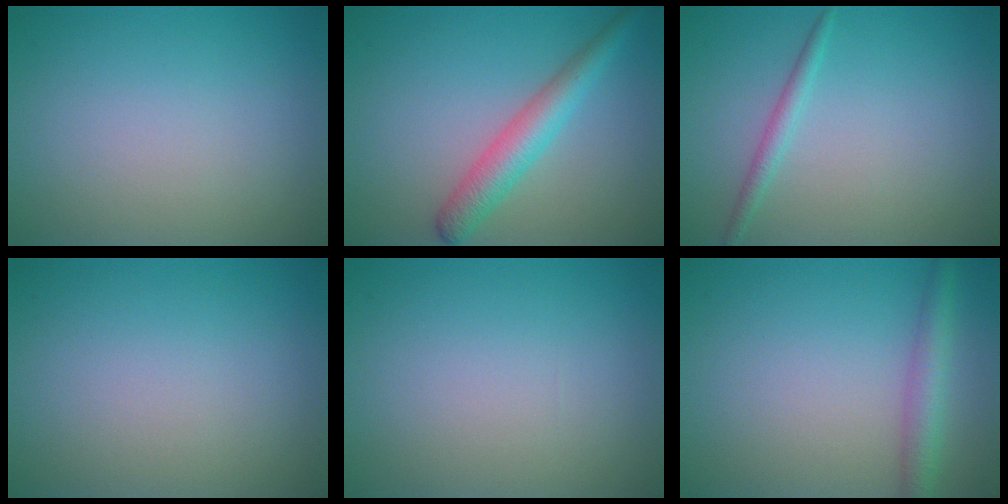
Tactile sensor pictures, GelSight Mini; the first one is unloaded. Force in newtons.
{"total": 3.7, "press": 3.7, "slide": 0.1}
{"total": 1.4, "press": 1.4, "slide": 0.1}
{"total": 0.0}
{"total": 0.0}
{"total": 3.0, "press": 3.0, "slide": 0.1}